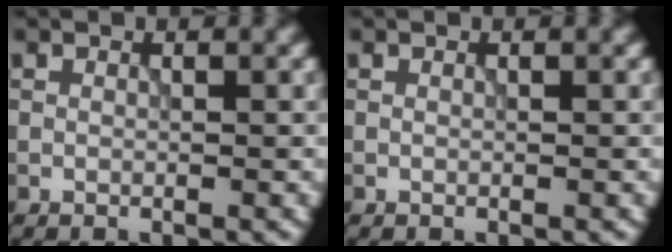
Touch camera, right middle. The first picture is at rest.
{"total": 0.0}